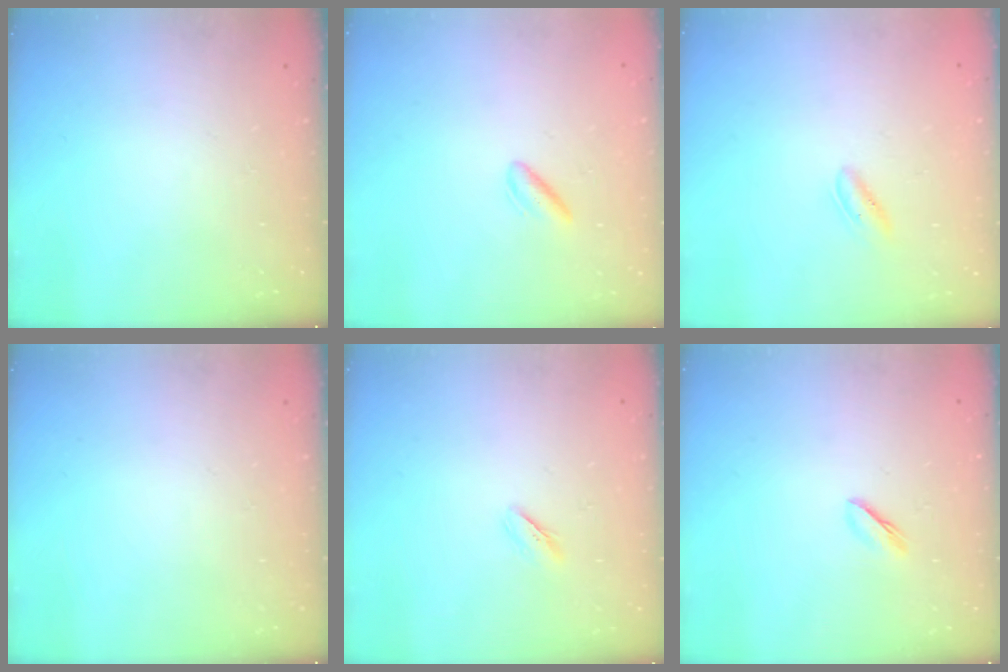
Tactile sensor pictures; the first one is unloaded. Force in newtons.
{"total": 2.4, "press": 2.1, "slide": 1.2}
{"total": 1.9, "press": 1.8, "slide": 0.6}
{"total": 0.0}
{"total": 2.4, "press": 2.2, "slide": 0.9}
{"total": 2.5, "press": 2.4, "slide": 0.8}